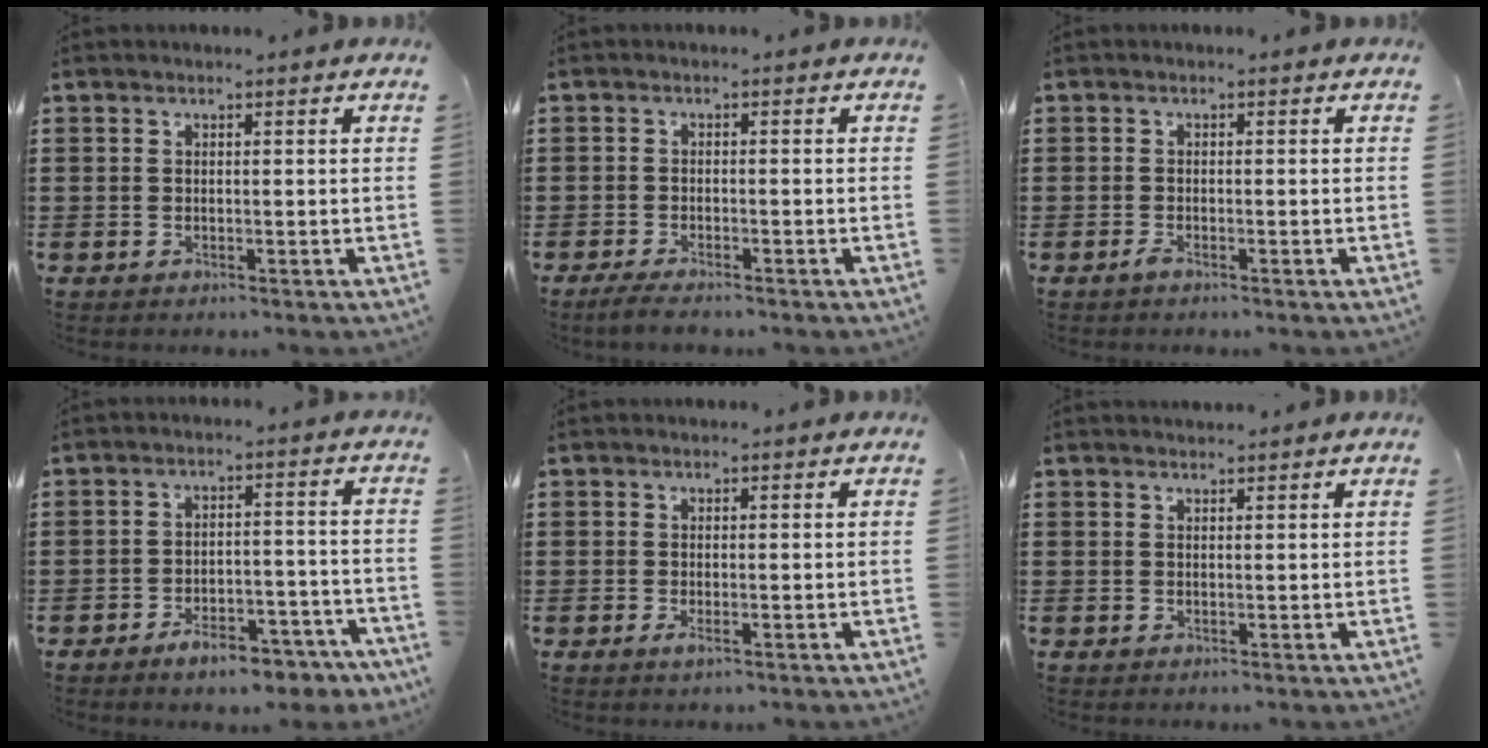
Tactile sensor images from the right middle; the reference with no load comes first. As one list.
[{"total": 1.9, "force": [-1.7, 0.1, 0.9], "torque": [-0.023, 0.000, -0.034]}, {"total": 0.9, "force": [-0.6, 0.1, 0.6], "torque": [-0.014, -0.004, -0.011]}, {"total": 6.3, "force": [-5.3, 1.6, 3.1], "torque": [-0.041, 0.012, -0.094]}, {"total": 1.1, "force": [-0.1, 0.1, 1.1], "torque": [-0.019, -0.003, 0.000]}, {"total": 0.9, "force": [0.8, 0.1, -0.1], "torque": [0.007, -0.003, 0.015]}]